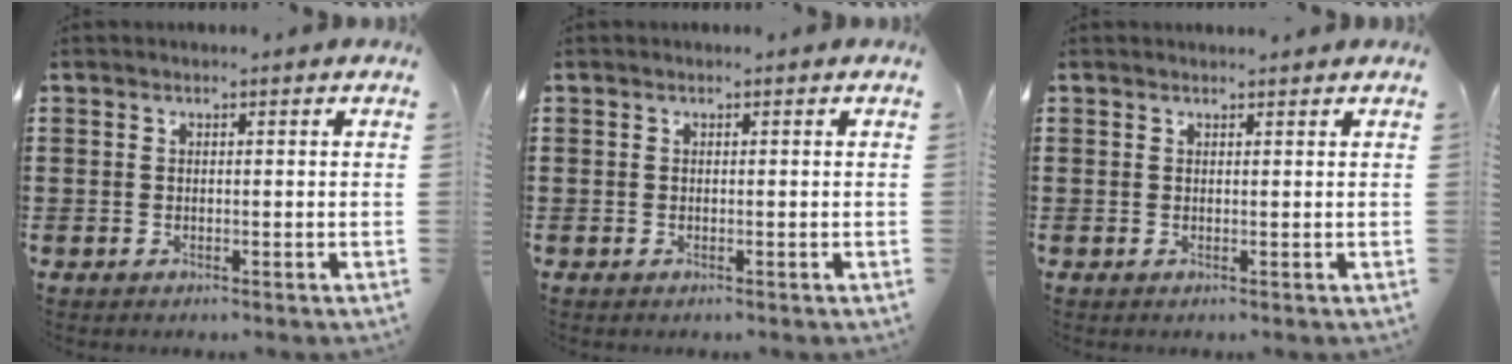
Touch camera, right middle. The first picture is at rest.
{"total": 0.0}
{"total": 0.6, "force": [0.6, 0.0, 0.1], "torque": [0.004, -0.004, 0.010]}